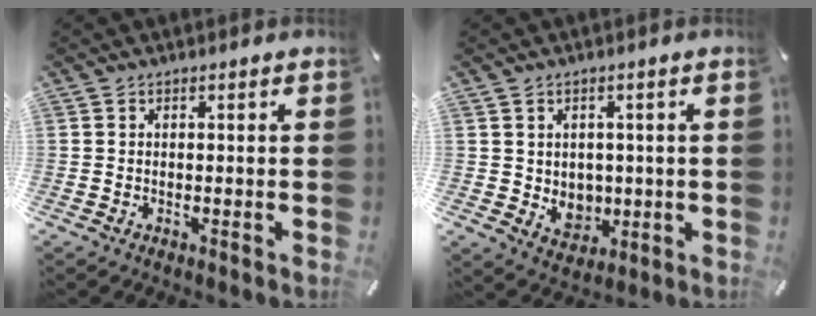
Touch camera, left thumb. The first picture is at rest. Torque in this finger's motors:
{"motor_torque": [0.14, 0.14, 0.01, 0.00, 0.02]}